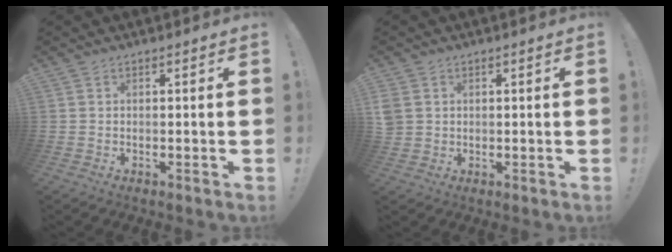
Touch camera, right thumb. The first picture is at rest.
{"total": 3.6, "force": [1.2, 3.1, 1.5], "torque": [-0.033, 0.001, 0.025]}